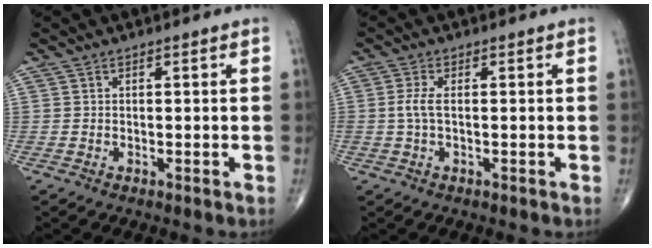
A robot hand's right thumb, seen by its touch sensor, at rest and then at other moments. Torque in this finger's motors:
{"motor_torque": [0.15, -0.05, 0.44, 0.11, 0.12]}